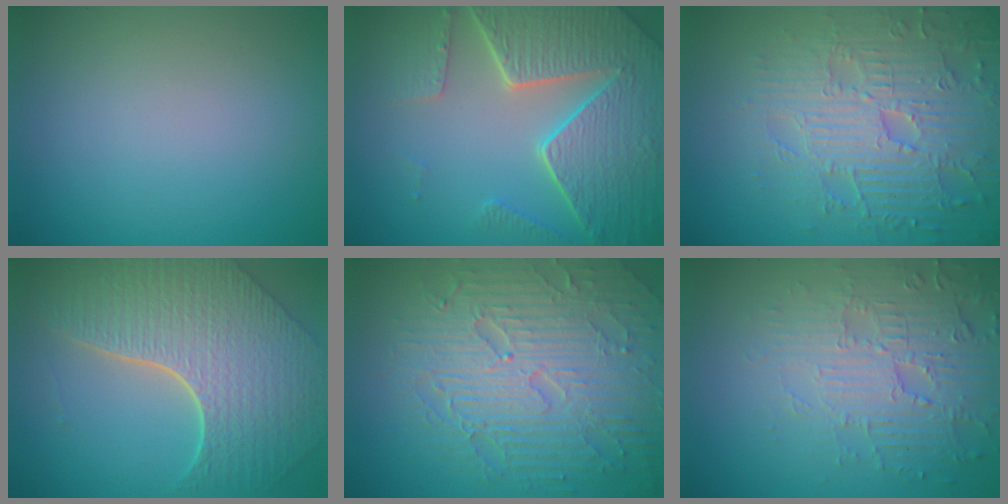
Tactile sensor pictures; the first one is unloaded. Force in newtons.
{"total": 8.3, "press": 6.1, "slide": 5.6}
{"total": 7.4, "press": 5.8, "slide": 4.5}
{"total": 8.3, "press": 5.9, "slide": 5.7}
{"total": 8.8, "press": 6.2, "slide": 6.1}
{"total": 4.1, "press": 4.1, "slide": 0.5}